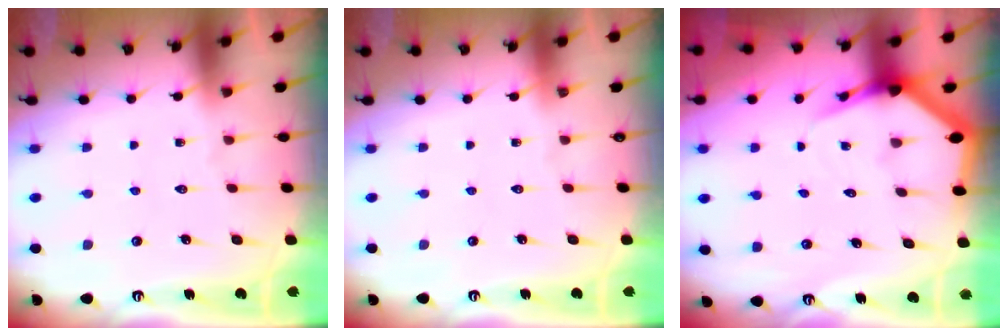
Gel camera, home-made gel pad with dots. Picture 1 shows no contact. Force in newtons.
{"total": 0.0}
{"total": 4.4, "press": 4.4, "slide": 0.4}